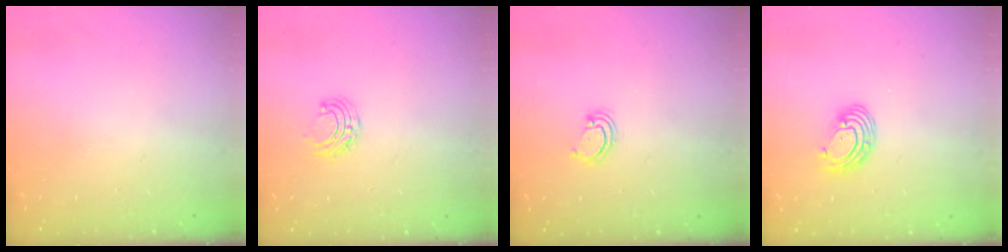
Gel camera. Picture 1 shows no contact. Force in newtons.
{"total": 5.9, "press": 5.8, "slide": 0.7}
{"total": 3.1, "press": 3.1, "slide": 0.4}
{"total": 7.2, "press": 7.1, "slide": 1.6}